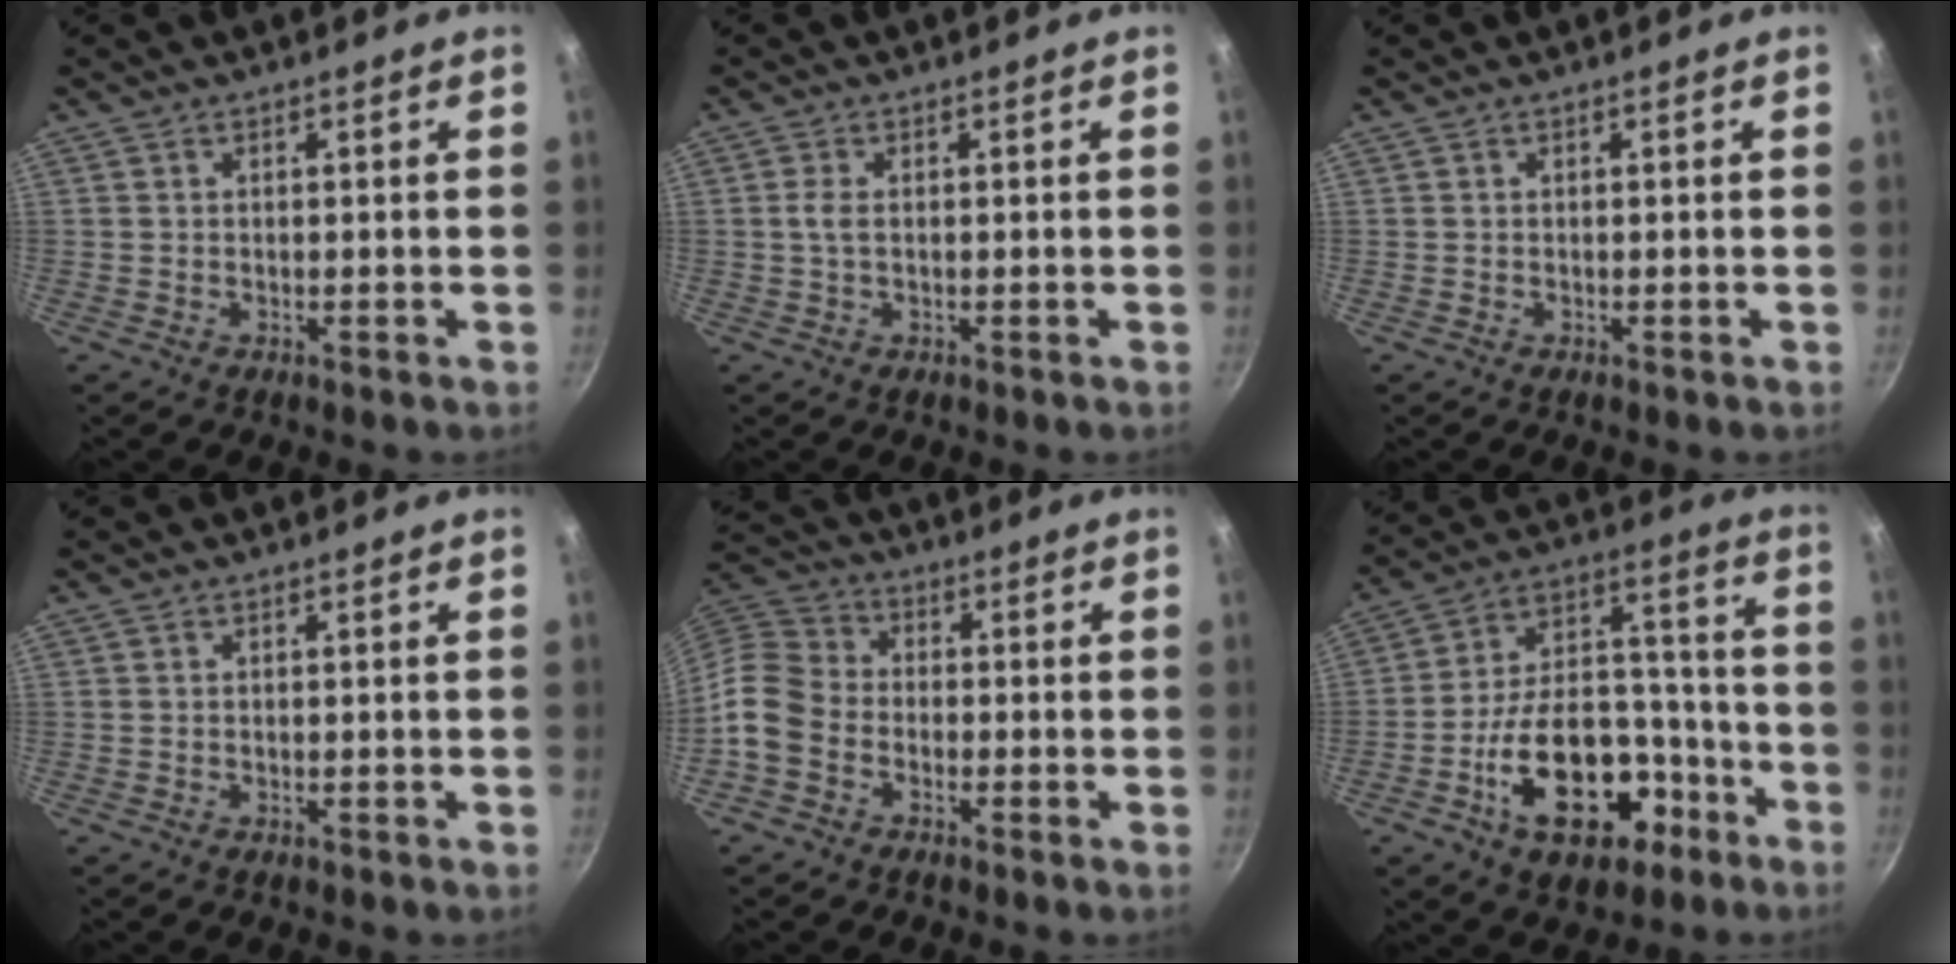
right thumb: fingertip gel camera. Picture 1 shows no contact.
{"total": 2.0, "force": [0.1, 1.0, 1.7], "torque": [-0.041, 0.002, 0.001]}
{"total": 0.0}
{"total": 0.0}
{"total": 9.5, "force": [-3.5, 7.1, 5.2], "torque": [-0.084, 0.035, -0.092]}
{"total": 20.7, "force": [-9.0, 12.4, 13.9], "torque": [-0.189, 0.085, -0.130]}